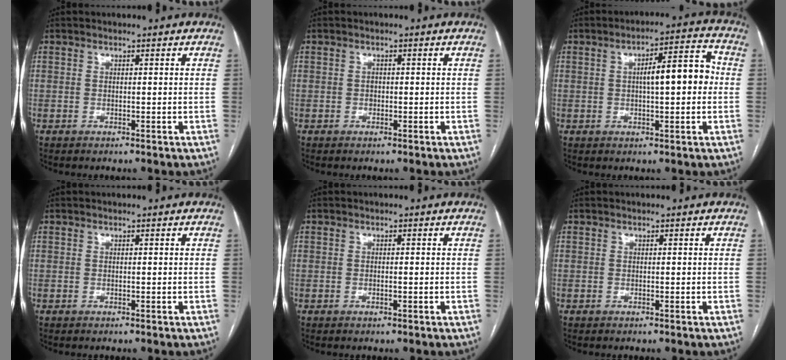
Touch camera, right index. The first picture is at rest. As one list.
[{"total": 0.8, "force": [-0.1, 0.7, 0.4], "torque": [-0.005, 0.002, -0.003]}, {"total": 8.6, "force": [0.5, 2.1, 8.3], "torque": [-0.123, 0.029, 0.007]}, {"total": 0.0}, {"total": 0.6, "force": [-0.1, 0.2, 0.6], "torque": [-0.011, -0.002, -0.001]}, {"total": 0.0}]